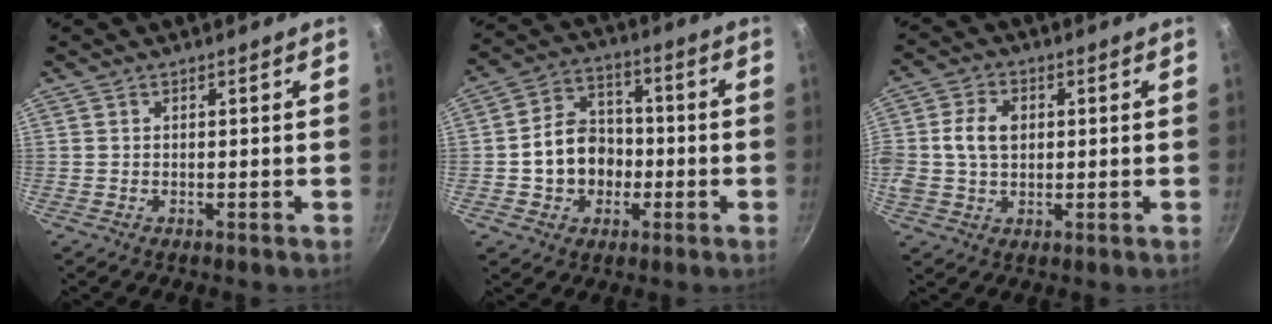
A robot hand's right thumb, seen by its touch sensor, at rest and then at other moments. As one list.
[{"total": 11.4, "force": [-1.8, 9.4, 6.2], "torque": [-0.070, 0.033, -0.032]}, {"total": 8.0, "force": [0.9, 5.8, 5.4], "torque": [-0.096, 0.012, 0.009]}]